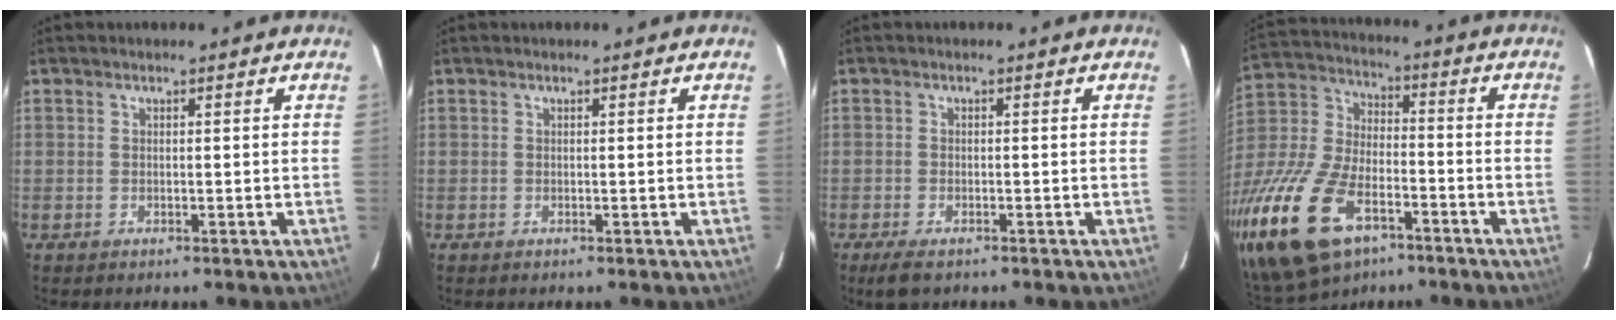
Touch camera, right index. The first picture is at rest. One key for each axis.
{"total": 0.0}
{"total": 3.9, "fx": -2.8, "fy": 1.5, "fz": 2.2, "tx": -0.055, "ty": -0.014, "tz": -0.049}
{"total": 24.3, "fx": -13.4, "fy": 13.1, "fz": 15.4, "tx": -0.347, "ty": -0.021, "tz": -0.239}